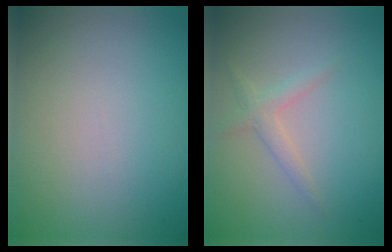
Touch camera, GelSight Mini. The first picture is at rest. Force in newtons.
{"total": 1.5, "press": 1.5, "slide": 0.1}